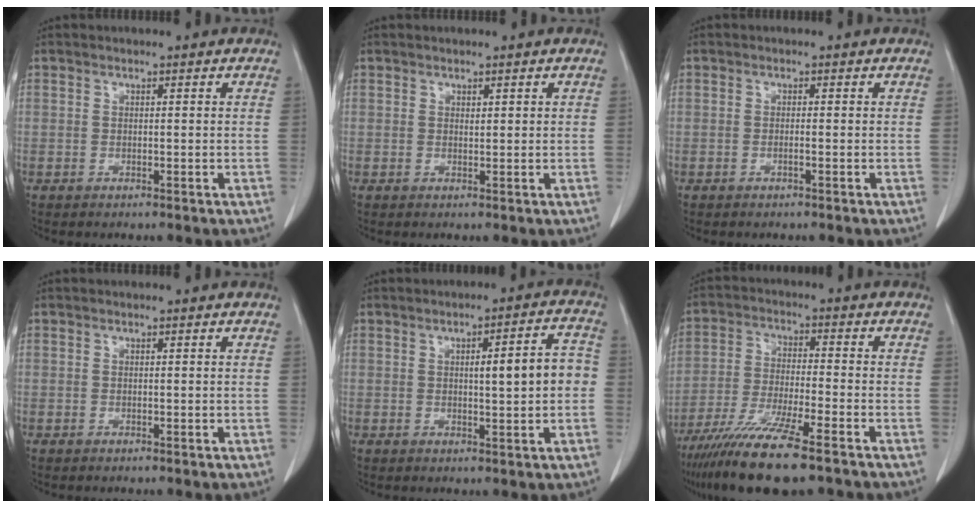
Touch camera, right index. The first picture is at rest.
{"total": 0.5, "force": [0.3, 0.2, 0.4], "torque": [-0.005, -0.002, 0.006]}
{"total": 0.6, "force": [-0.3, -0.1, 0.6], "torque": [-0.011, 0.001, -0.005]}
{"total": 0.0}
{"total": 7.0, "force": [0.1, 1.2, 6.9], "torque": [-0.096, 0.018, 0.003]}
{"total": 14.0, "force": [-10.1, 1.0, 9.7], "torque": [-0.191, -0.042, -0.176]}